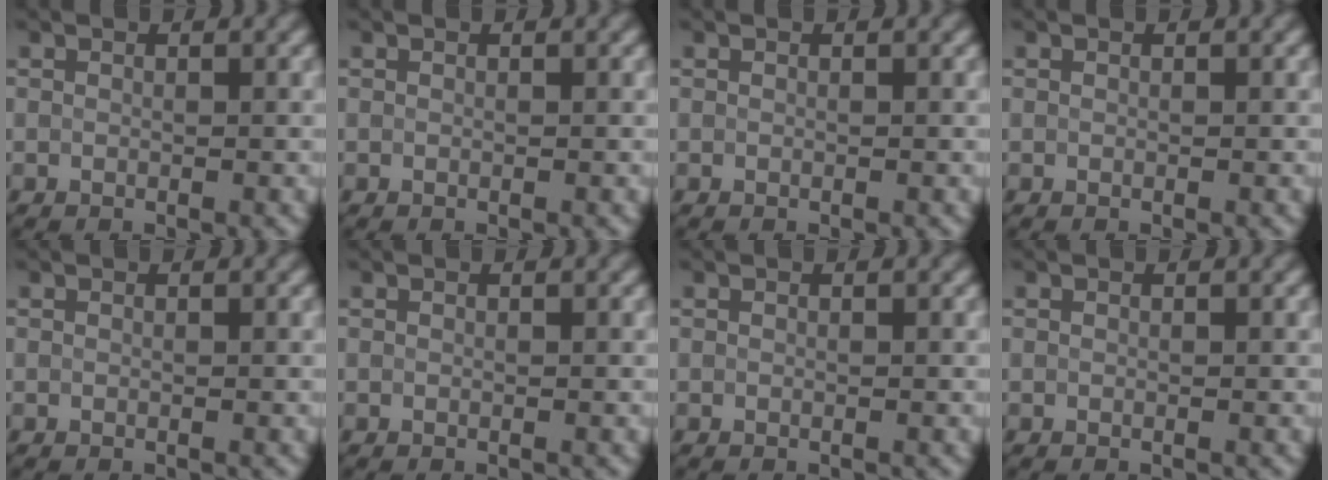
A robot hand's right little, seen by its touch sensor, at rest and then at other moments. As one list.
[{"total": 0.0}, {"total": 0.0}, {"total": 0.0}, {"total": 0.0}, {"total": 0.0}, {"total": 0.0}, {"total": 0.0}]